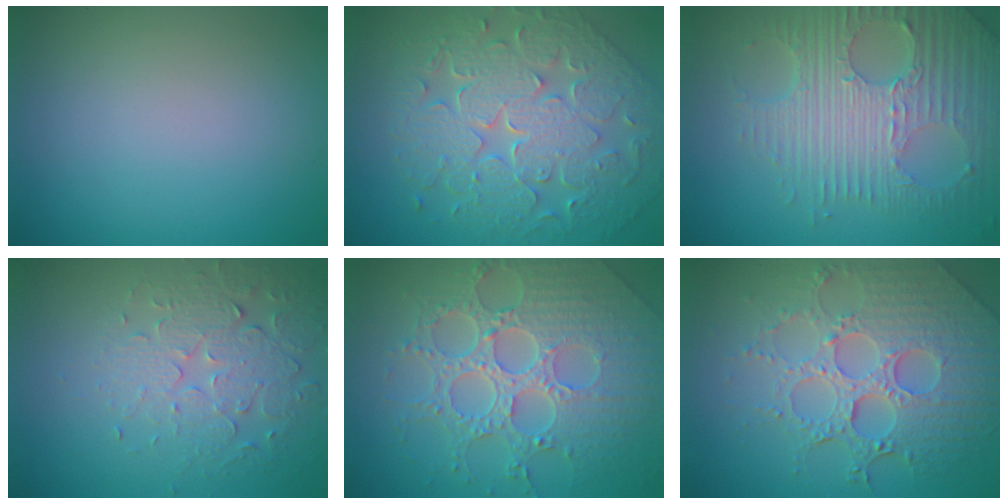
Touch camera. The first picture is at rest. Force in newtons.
{"total": 9.1, "press": 6.7, "slide": 6.2}
{"total": 8.0, "press": 5.7, "slide": 5.6}
{"total": 4.1, "press": 3.5, "slide": 2.2}
{"total": 8.3, "press": 6.2, "slide": 5.5}
{"total": 8.2, "press": 5.9, "slide": 5.7}